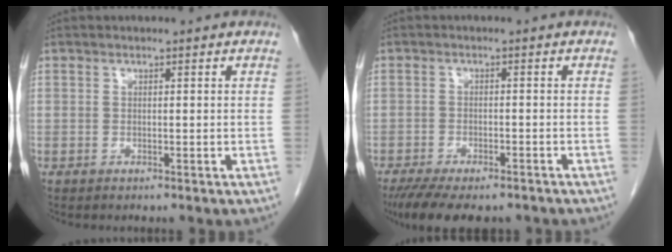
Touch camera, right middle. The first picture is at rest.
{"total": 11.8, "force": [-9.2, 4.1, 6.2], "torque": [-0.105, -0.012, -0.133]}